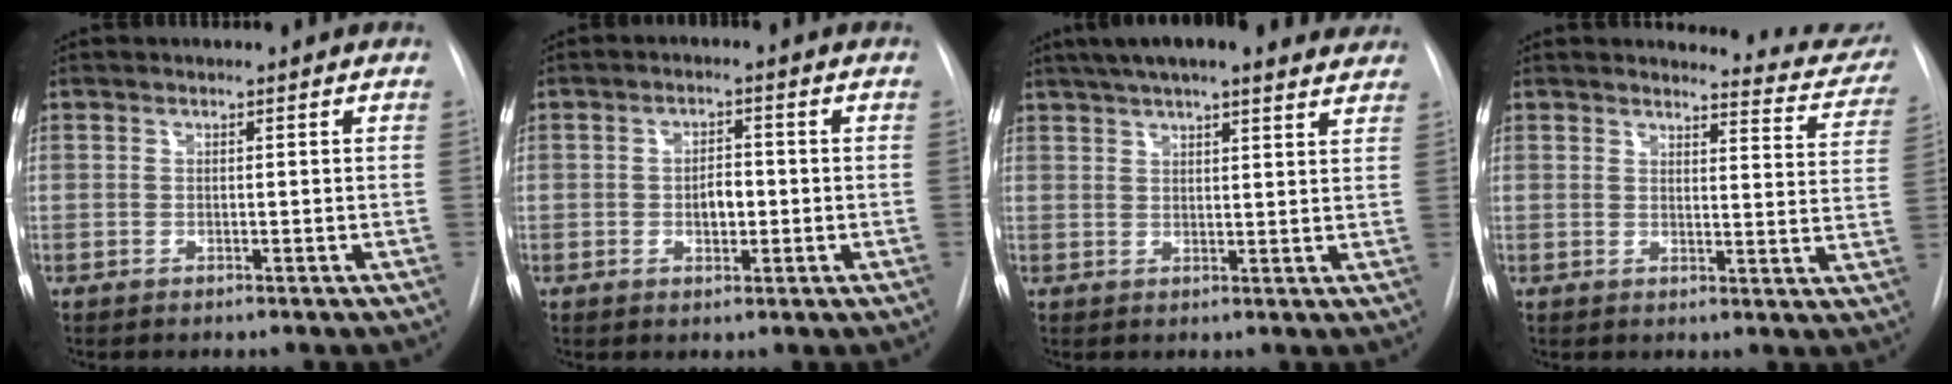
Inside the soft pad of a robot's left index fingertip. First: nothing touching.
{"total": 3.3, "force": [-0.6, 1.8, 2.7], "torque": [-0.041, 0.003, -0.006]}
{"total": 18.3, "force": [15.6, 3.5, 8.9], "torque": [-0.140, 0.043, 0.199]}
{"total": 9.8, "force": [9.7, 1.4, 0.8], "torque": [0.013, -0.064, 0.083]}